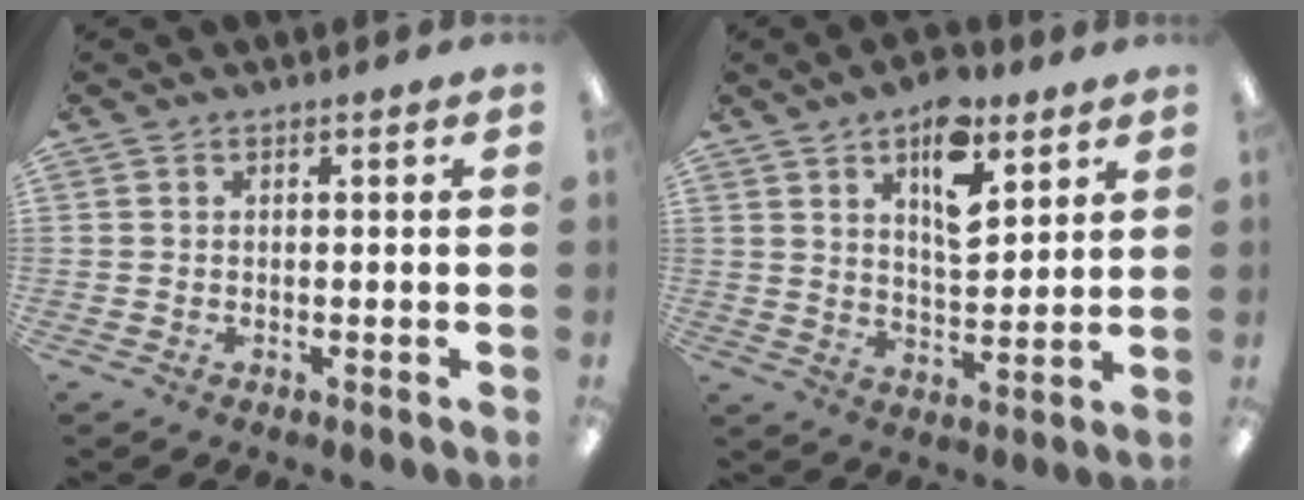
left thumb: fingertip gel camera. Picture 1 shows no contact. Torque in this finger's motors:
{"motor_torque": [0.33, 0.58, -0.06, -0.40, 0.11]}